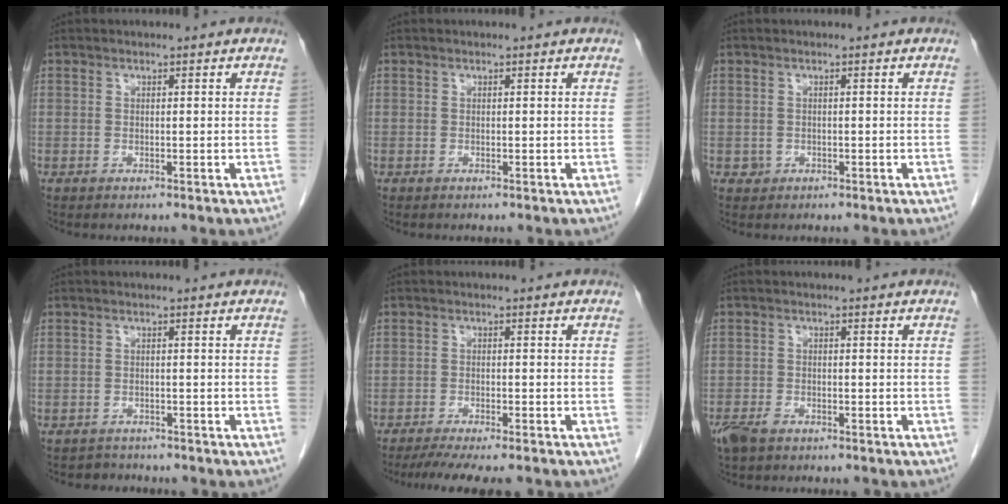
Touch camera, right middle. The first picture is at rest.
{"total": 0.0}
{"total": 0.8, "force": [-0.2, 0.8, 0.1], "torque": [0.000, 0.004, -0.002]}
{"total": 2.1, "force": [-1.8, 0.7, -0.7], "torque": [0.007, -0.002, -0.030]}
{"total": 8.5, "force": [-7.2, 0.7, 4.4], "torque": [-0.062, -0.013, -0.108]}
{"total": 4.3, "force": [-3.2, 1.9, 2.1], "torque": [-0.045, -0.006, -0.052]}